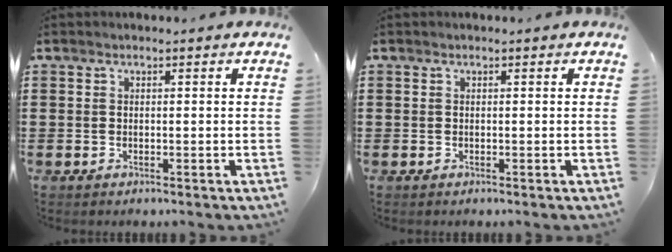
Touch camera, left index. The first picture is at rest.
{"total": 0.0}